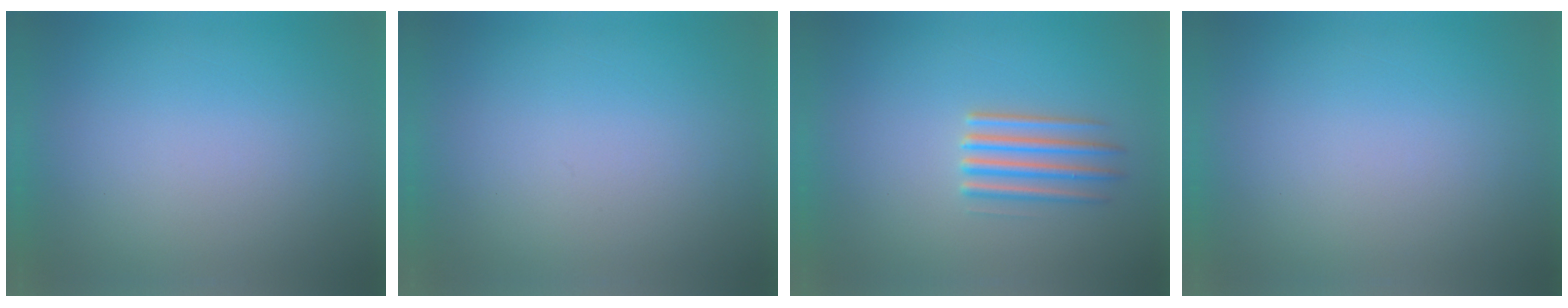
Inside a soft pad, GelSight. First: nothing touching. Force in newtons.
{"total": 0.0}
{"total": 2.5}
{"total": 1.0}